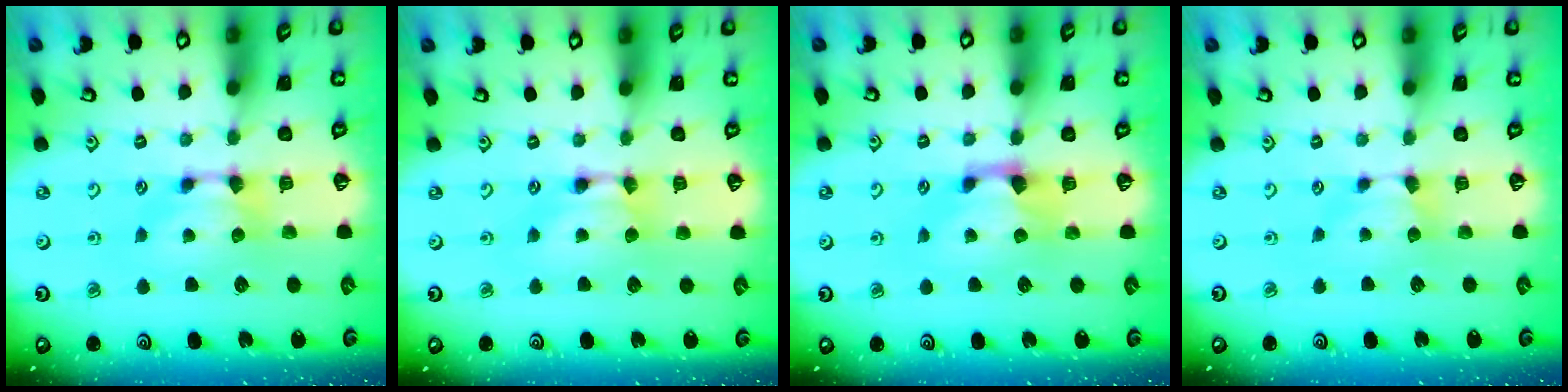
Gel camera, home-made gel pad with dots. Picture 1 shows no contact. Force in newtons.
{"total": 1.6, "press": 1.6, "slide": 0.1}
{"total": 1.1, "press": 0.1, "slide": 1.1}
{"total": 1.0, "press": 0.9, "slide": 0.3}